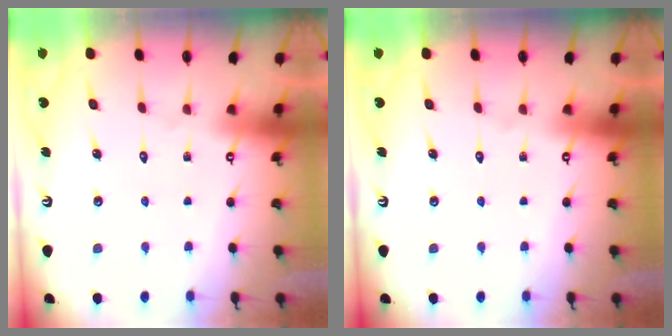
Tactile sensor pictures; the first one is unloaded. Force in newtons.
{"total": 0.0}